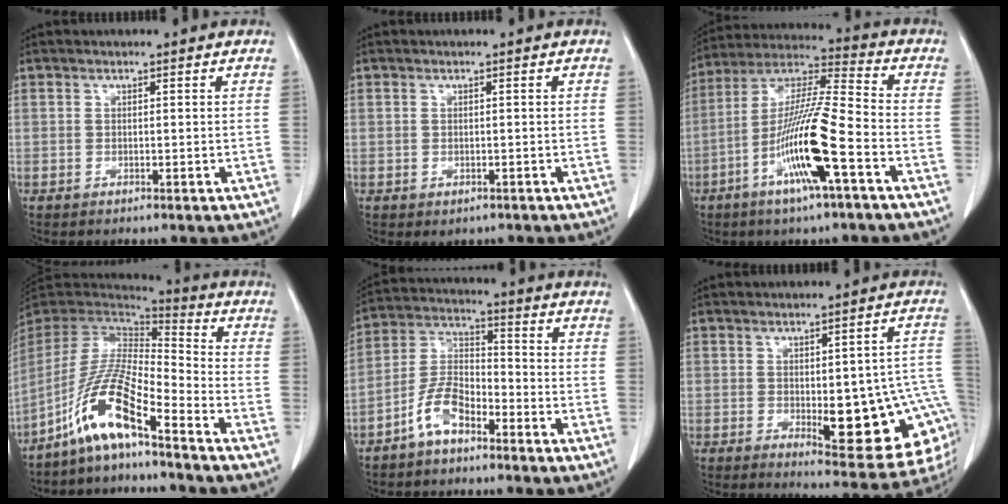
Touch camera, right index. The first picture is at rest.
{"total": 1.5, "force": [-0.7, 1.3, 0.4], "torque": [-0.006, 0.001, -0.002]}
{"total": 15.5, "force": [-5.8, 0.6, 14.4], "torque": [-0.284, -0.004, -0.111]}
{"total": 12.0, "force": [-7.8, 0.9, 9.0], "torque": [-0.189, -0.005, -0.153]}
{"total": 7.5, "force": [-4.8, 3.0, 4.9], "torque": [-0.114, 0.013, -0.099]}
{"total": 17.0, "force": [-2.8, 5.3, 16.0], "torque": [-0.128, 0.016, -0.012]}